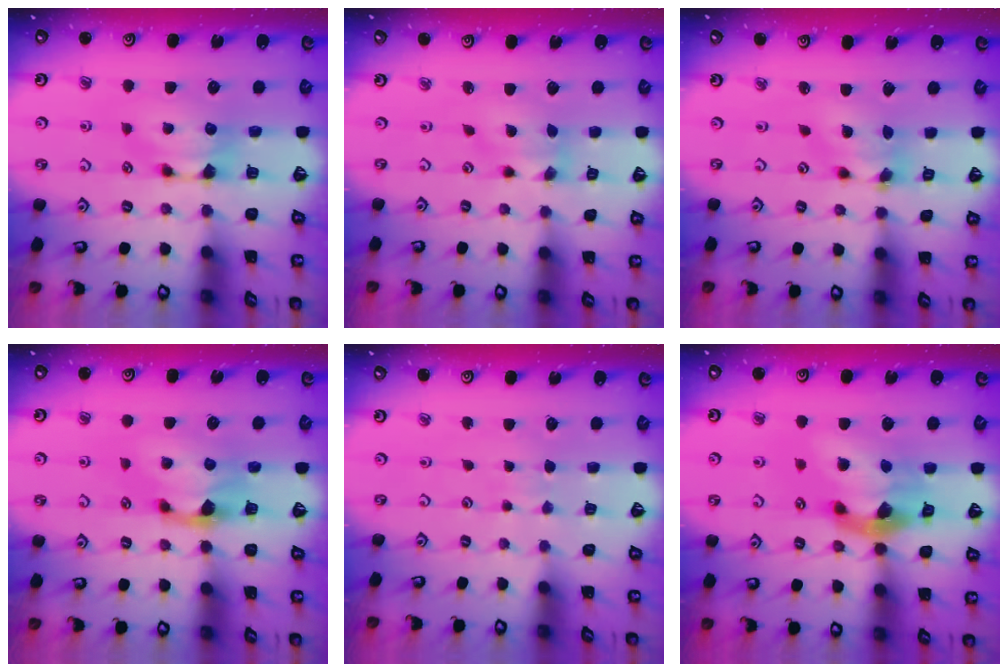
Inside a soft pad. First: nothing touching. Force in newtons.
{"total": 1.6, "press": 1.0, "slide": 1.3}
{"total": 5.0, "press": 4.6, "slide": 1.8}
{"total": 1.4, "press": 0.9, "slide": 1.0}
{"total": 4.5, "press": 4.5, "slide": 0.1}
{"total": 8.2, "press": 7.7, "slide": 2.8}